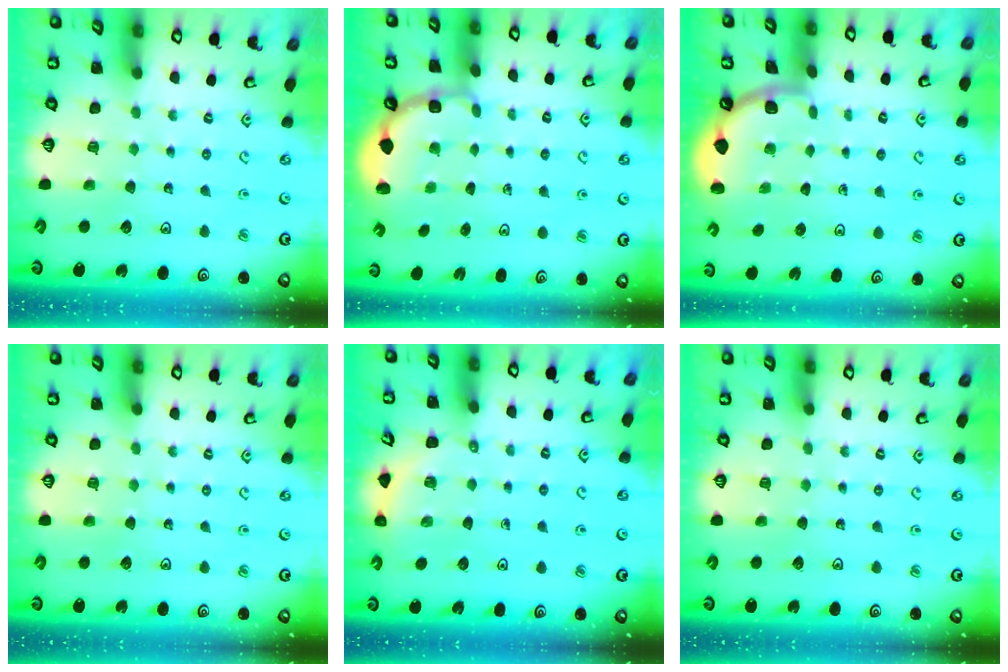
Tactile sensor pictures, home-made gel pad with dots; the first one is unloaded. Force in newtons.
{"total": 2.8, "press": 2.4, "slide": 1.4}
{"total": 1.9, "press": 1.9, "slide": 0.0}
{"total": 0.0}
{"total": 2.6, "press": 2.6, "slide": 0.2}
{"total": 0.0}